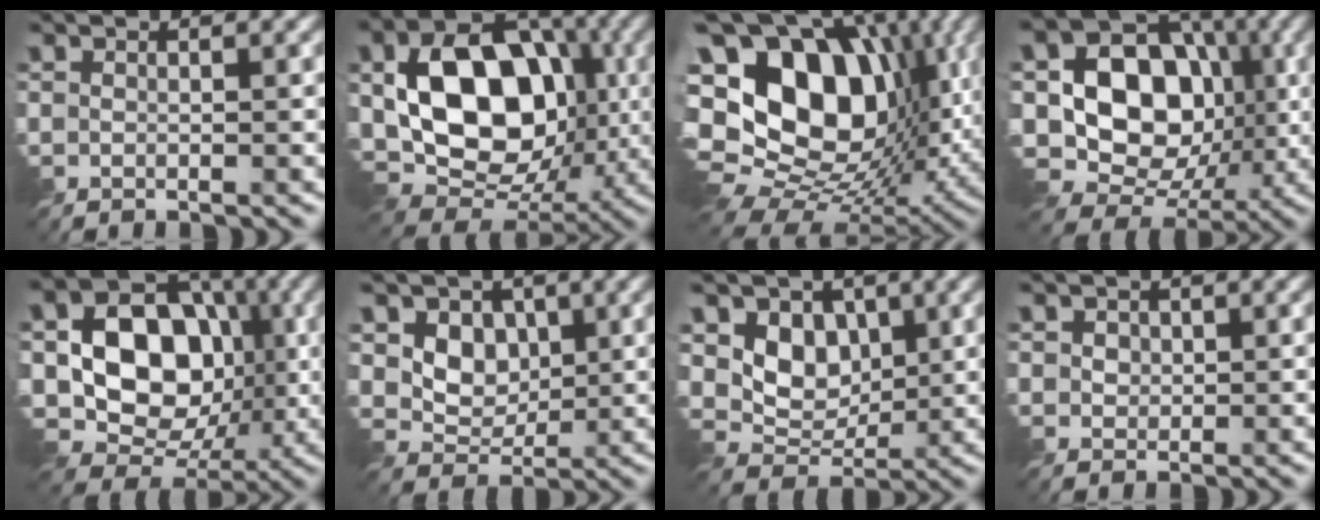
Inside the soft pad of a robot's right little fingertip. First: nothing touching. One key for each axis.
{"total": 12.9, "fx": 0.2, "fy": 9.3, "fz": 8.9, "tx": -0.146, "ty": -0.009, "tz": 0.002}
{"total": 17.5, "fx": 2.6, "fy": 12.6, "fz": 11.9, "tx": -0.224, "ty": 0.019, "tz": 0.048}
{"total": 12.7, "fx": 0.2, "fy": 10.1, "fz": 7.7, "tx": -0.126, "ty": 0.003, "tz": -0.011}
{"total": 11.5, "fx": -0.1, "fy": 8.8, "fz": 7.4, "tx": -0.113, "ty": -0.004, "tz": -0.018}
{"total": 4.1, "fx": 0.9, "fy": 3.3, "fz": 2.3, "tx": -0.050, "ty": -0.014, "tz": 0.013}
{"total": 4.7, "fx": 1.1, "fy": 3.7, "fz": 2.7, "tx": -0.053, "ty": -0.014, "tz": 0.010}
{"total": 1.2, "fx": 0.4, "fy": 1.1, "fz": 0.3, "tx": -0.010, "ty": -0.003, "tz": 0.010}